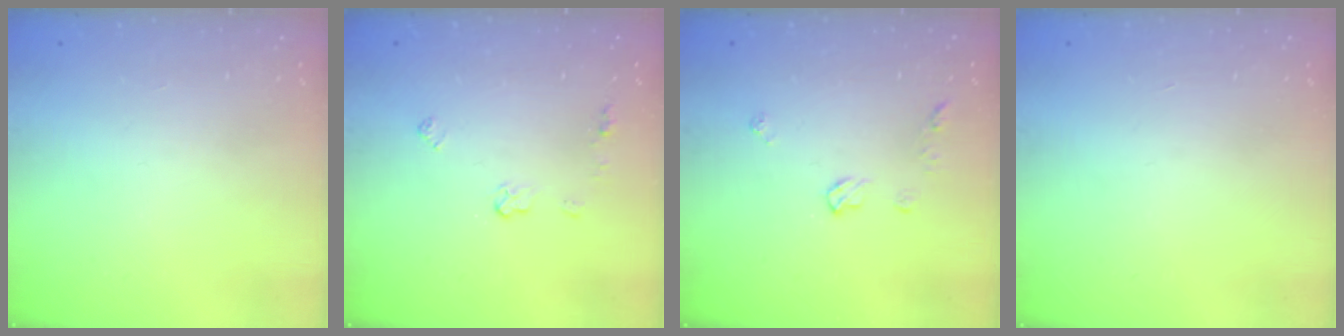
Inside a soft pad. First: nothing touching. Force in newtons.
{"total": 4.0, "press": 4.0, "slide": 0.7}
{"total": 6.9, "press": 6.8, "slide": 0.8}
{"total": 0.0}